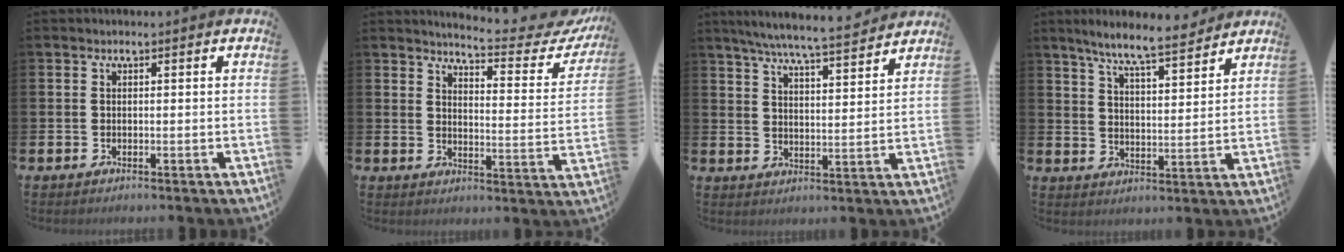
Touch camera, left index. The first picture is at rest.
{"total": 5.3, "force": [5.0, 0.6, 1.5], "torque": [-0.034, -0.050, 0.077]}
{"total": 6.9, "force": [6.5, 0.0, 2.4], "torque": [-0.063, -0.043, 0.112]}
{"total": 8.0, "force": [7.3, 0.6, 3.3], "torque": [-0.082, -0.037, 0.128]}